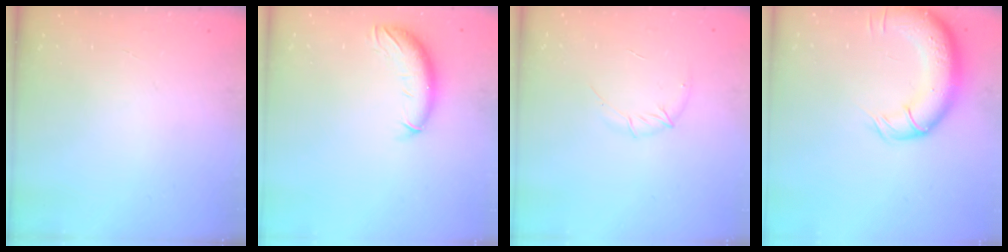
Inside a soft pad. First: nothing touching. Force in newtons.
{"total": 10.2, "press": 10.0, "slide": 2.1}
{"total": 5.7, "press": 5.5, "slide": 1.6}
{"total": 13.7, "press": 13.3, "slide": 3.4}